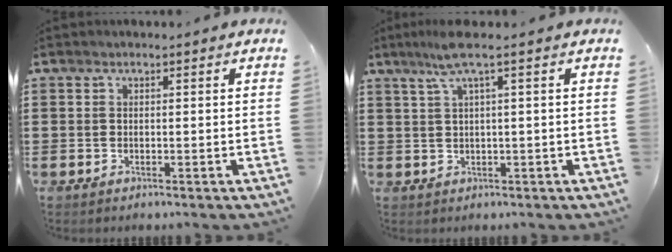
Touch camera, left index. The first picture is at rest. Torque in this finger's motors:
{"motor_torque": [0.76, -0.54, 0.13, 0.05]}